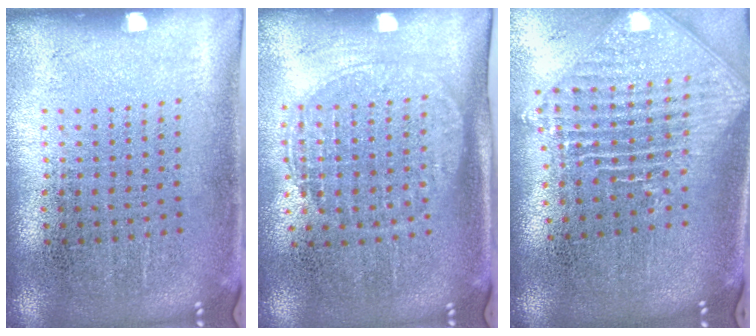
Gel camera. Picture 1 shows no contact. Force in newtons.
{"total": 1.5, "press": 1.3, "slide": 0.8}
{"total": 2.3, "press": 1.8, "slide": 1.4}